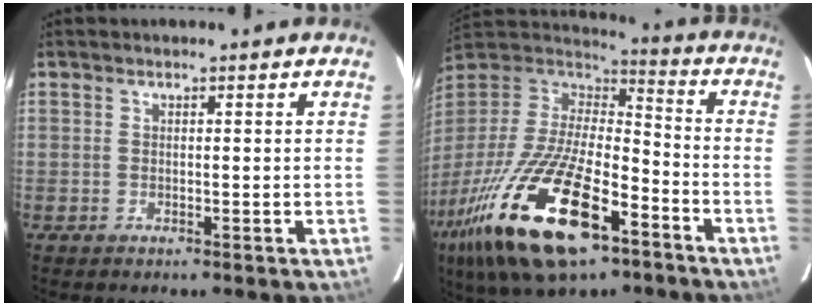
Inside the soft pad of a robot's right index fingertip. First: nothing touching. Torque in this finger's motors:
{"motor_torque": [1.83, -0.31, 1.05, 0.21]}